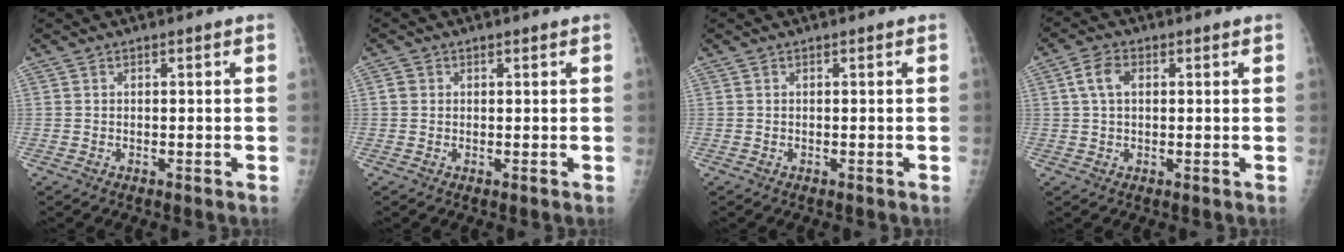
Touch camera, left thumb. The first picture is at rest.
{"total": 1.2, "force": [0.2, 1.1, 0.4], "torque": [0.000, 0.002, 0.002]}
{"total": 0.0}
{"total": 4.4, "force": [1.0, 2.7, 3.3], "torque": [-0.068, 0.007, 0.017]}